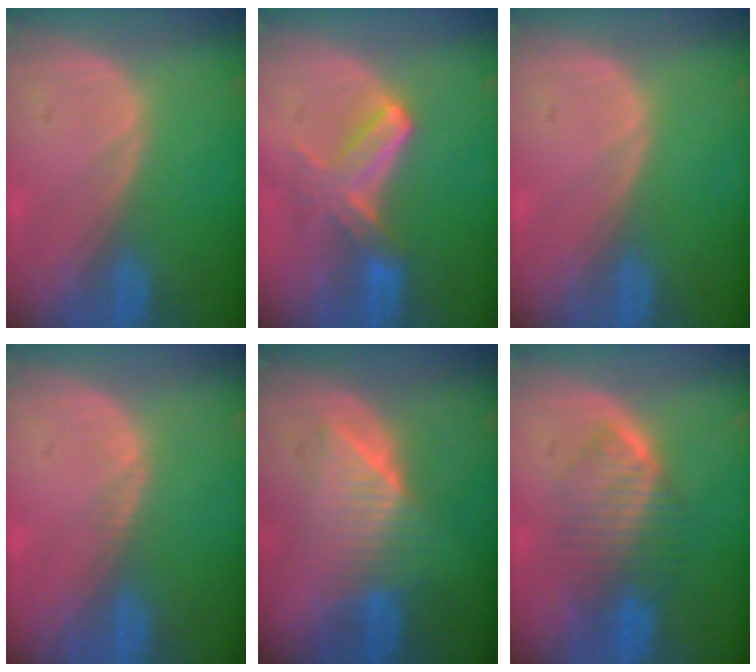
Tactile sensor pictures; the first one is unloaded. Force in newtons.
{"total": 5.7, "press": 5.7, "slide": 1.0}
{"total": 0.0}
{"total": 0.7, "press": 0.6, "slide": 0.4}
{"total": 6.4, "press": 6.3, "slide": 1.0}
{"total": 6.4, "press": 6.3, "slide": 1.0}